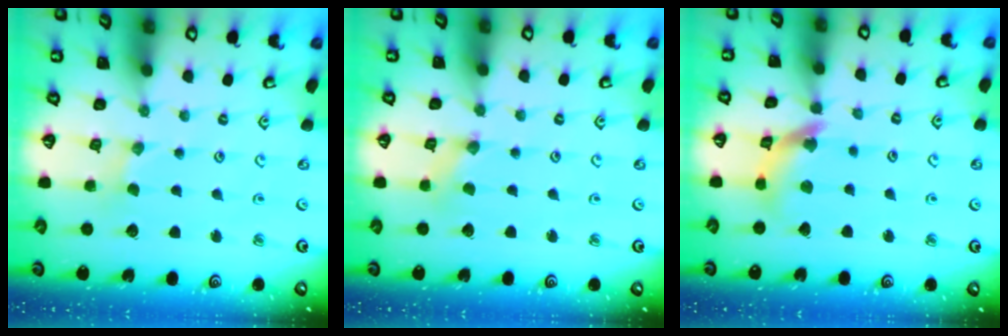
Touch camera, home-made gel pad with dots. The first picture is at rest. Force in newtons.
{"total": 0.0}
{"total": 10.3, "press": 10.2, "slide": 1.1}